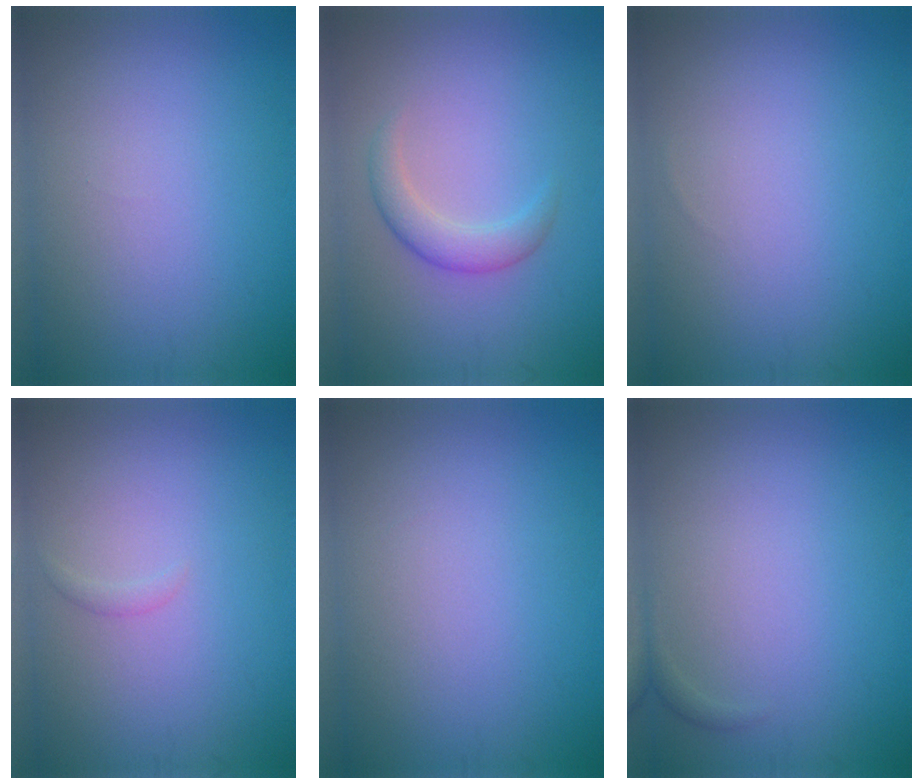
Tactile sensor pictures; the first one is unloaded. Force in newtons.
{"total": 2.4, "press": 2.4, "slide": 0.2}
{"total": 0.0}
{"total": 0.6, "press": 0.6, "slide": 0.1}
{"total": 0.0}
{"total": 0.5, "press": 0.5, "slide": 0.1}